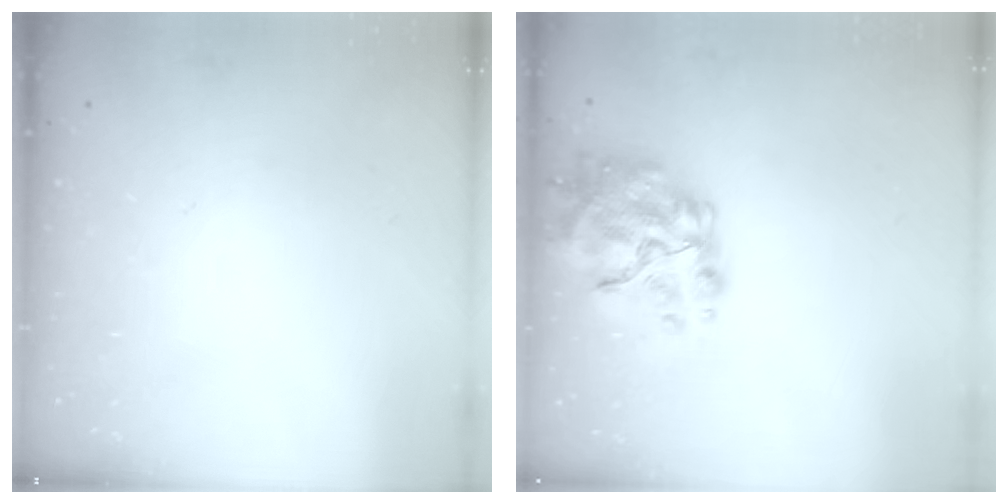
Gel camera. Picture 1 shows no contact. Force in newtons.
{"total": 17.2, "press": 16.1, "slide": 6.1}